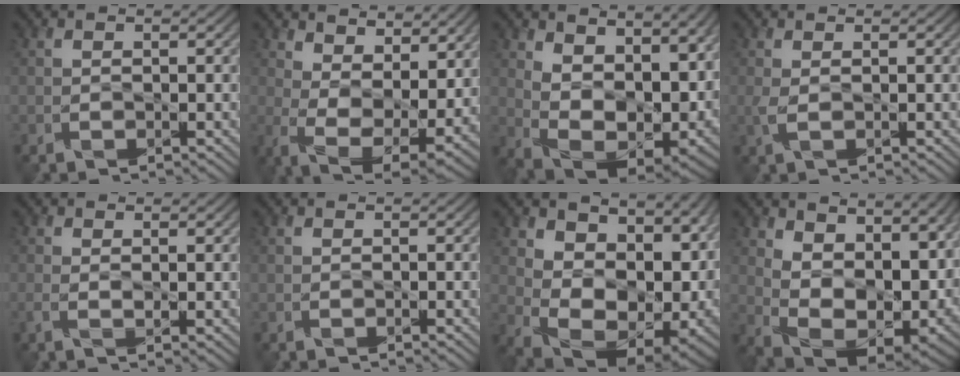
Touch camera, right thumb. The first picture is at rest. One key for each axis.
{"total": 10.1, "fx": 5.2, "fy": 5.1, "fz": 7.0, "tx": -0.148, "ty": -0.014, "tz": 0.097}
{"total": 13.8, "fx": 4.8, "fy": 7.9, "fz": 10.3, "tx": -0.198, "ty": -0.015, "tz": 0.095}
{"total": 1.3, "fx": 0.2, "fy": 0.4, "fz": 1.3, "tx": -0.039, "ty": 0.001, "tz": 0.001}
{"total": 1.8, "fx": 0.2, "fy": 0.5, "fz": 1.7, "tx": -0.041, "ty": -0.001, "tz": 0.000}
{"total": 0.0}
{"total": 15.6, "fx": 3.5, "fy": 9.9, "fz": 11.5, "tx": -0.189, "ty": -0.022, "tz": 0.098}
{"total": 13.7, "fx": 5.0, "fy": 7.7, "fz": 10.2, "tx": -0.199, "ty": -0.013, "tz": 0.098}